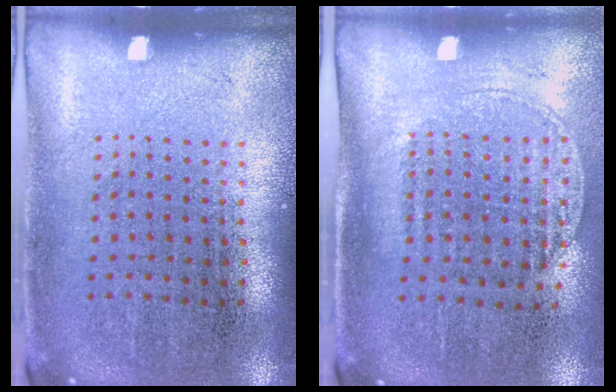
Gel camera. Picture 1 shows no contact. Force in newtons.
{"total": 1.4, "press": 1.2, "slide": 0.7}